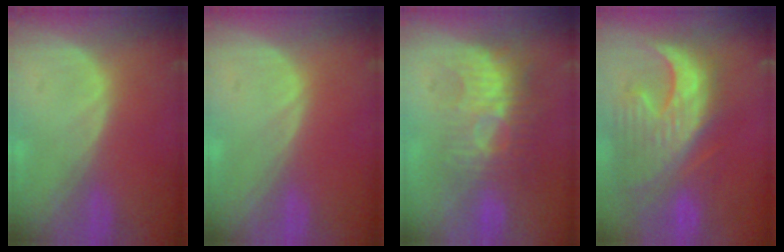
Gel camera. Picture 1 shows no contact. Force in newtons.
{"total": 0.0}
{"total": 8.7, "press": 8.1, "slide": 3.2}
{"total": 13.2, "press": 11.3, "slide": 6.8}